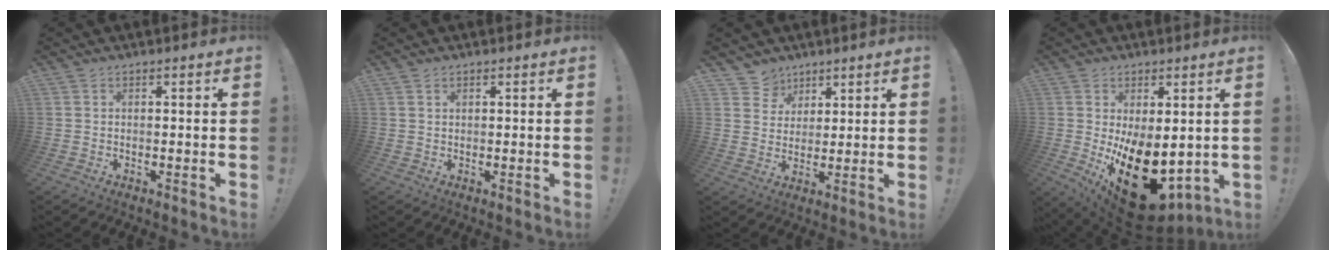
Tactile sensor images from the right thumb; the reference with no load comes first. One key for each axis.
{"total": 0.9, "fx": 0.6, "fy": 0.4, "fz": 0.4, "tx": 0.000, "ty": -0.004, "tz": 0.011}
{"total": 6.8, "fx": 4.5, "fy": 5.1, "fz": 0.1, "tx": -0.002, "ty": -0.039, "tz": 0.089}
{"total": 19.0, "fx": -4.2, "fy": 10.4, "fz": 15.4, "tx": -0.222, "ty": 0.015, "tz": -0.045}